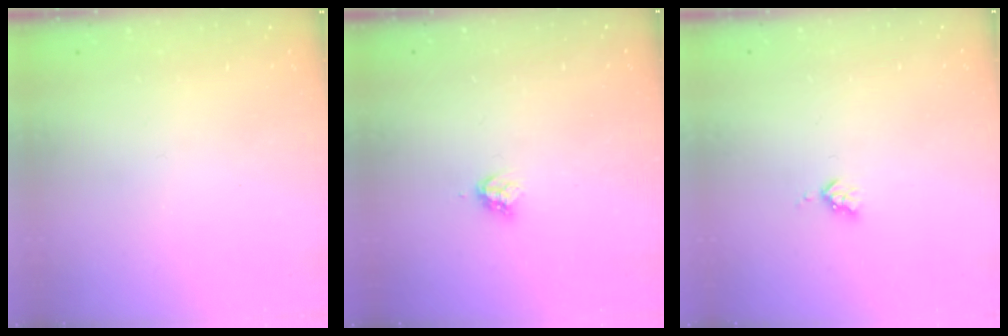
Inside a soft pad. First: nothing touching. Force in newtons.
{"total": 3.6, "press": 3.6, "slide": 0.7}
{"total": 3.0, "press": 3.0, "slide": 0.3}